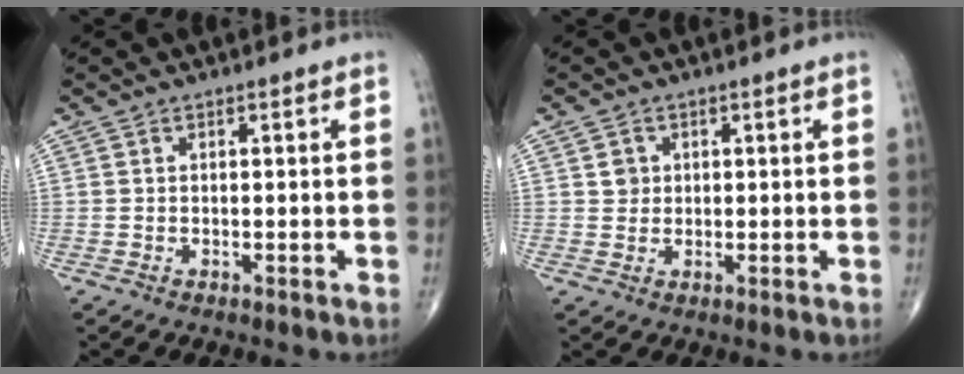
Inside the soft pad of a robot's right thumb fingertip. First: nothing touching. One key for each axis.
{"total": 2.2, "fx": 0.6, "fy": 2.0, "fz": 0.6, "tx": 0.001, "ty": -0.002, "tz": 0.009}